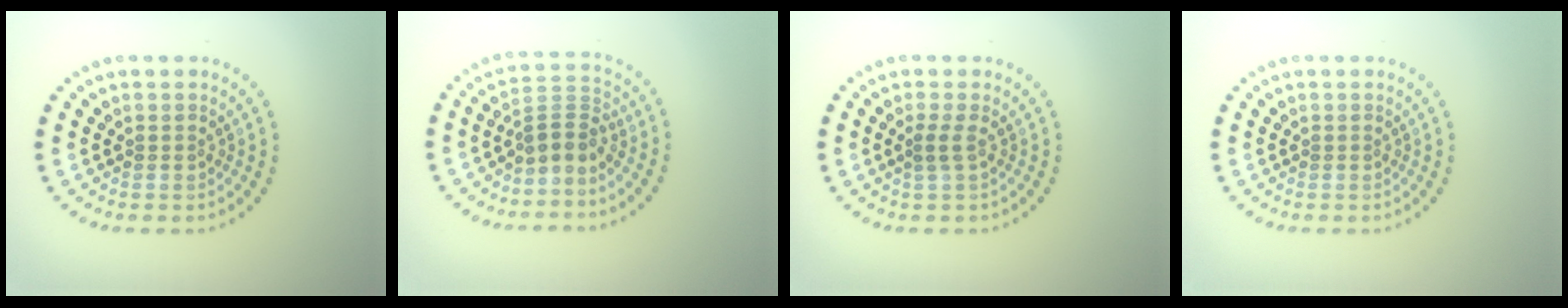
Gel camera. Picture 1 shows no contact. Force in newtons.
{"total": 2.6, "press": 1.9, "slide": 1.8}
{"total": 0.9, "press": 0.7, "slide": 0.5}
{"total": 0.0}